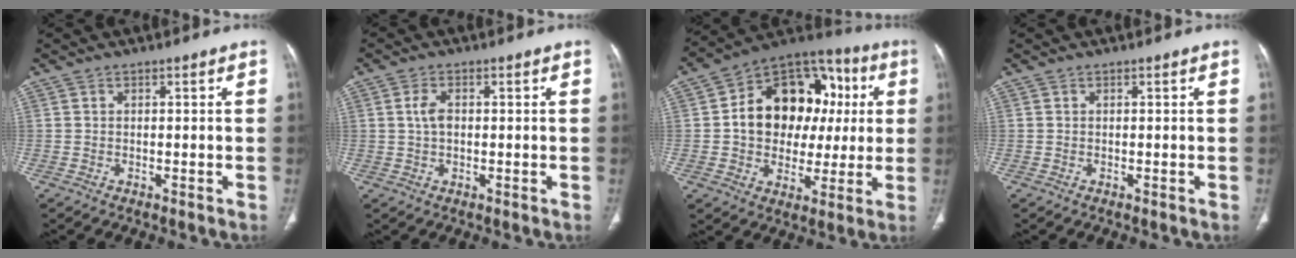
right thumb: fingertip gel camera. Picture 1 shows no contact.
{"total": 3.1, "force": [0.4, 1.9, 2.4], "torque": [-0.051, 0.004, 0.007]}
{"total": 20.9, "force": [2.4, 15.5, 13.9], "torque": [-0.158, 0.034, 0.039]}
{"total": 0.0}